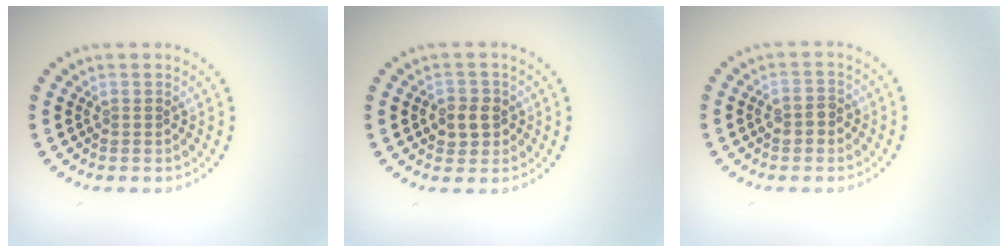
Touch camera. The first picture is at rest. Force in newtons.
{"total": 2.5, "press": 2.4, "slide": 0.6}
{"total": 1.6, "press": 1.6, "slide": 0.2}